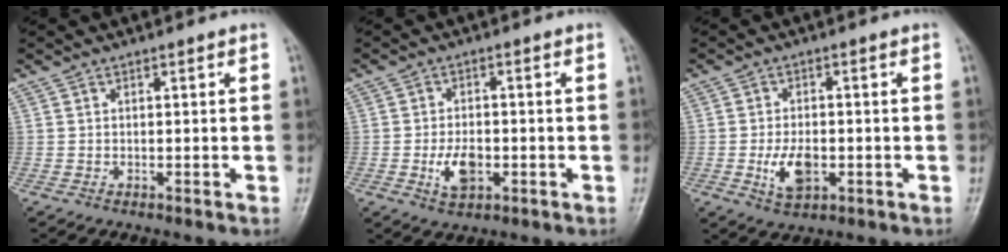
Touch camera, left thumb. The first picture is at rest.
{"total": 5.7, "force": [-1.5, 3.4, 4.3], "torque": [-0.070, 0.003, -0.022]}
{"total": 6.3, "force": [-1.5, 3.6, 4.9], "torque": [-0.082, 0.000, -0.021]}